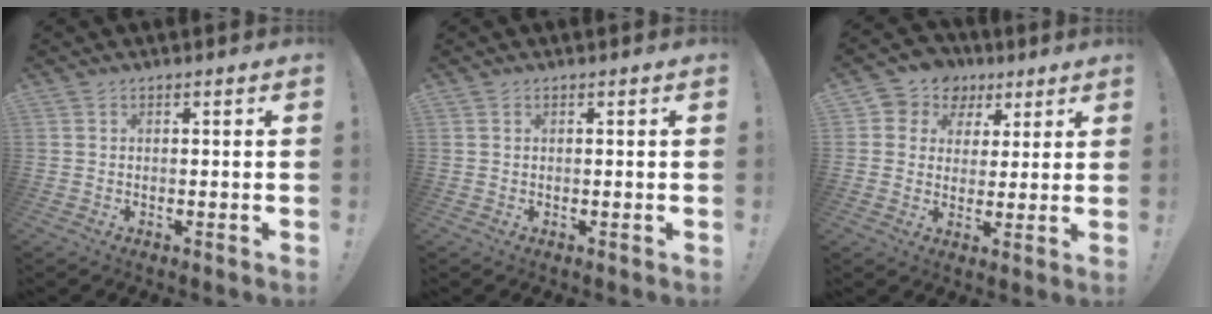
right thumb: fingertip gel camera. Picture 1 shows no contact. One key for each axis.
{"total": 0.0}
{"total": 8.1, "fx": 3.1, "fy": 7.2, "fz": 2.0, "tx": -0.031, "ty": -0.013, "tz": 0.064}